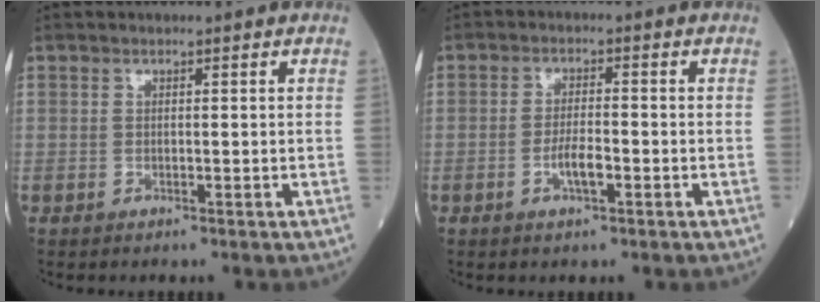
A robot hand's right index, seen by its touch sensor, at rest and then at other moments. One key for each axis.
{"total": 3.6, "fx": -1.4, "fy": 0.8, "fz": 3.3, "tx": -0.062, "ty": 0.001, "tz": -0.025}